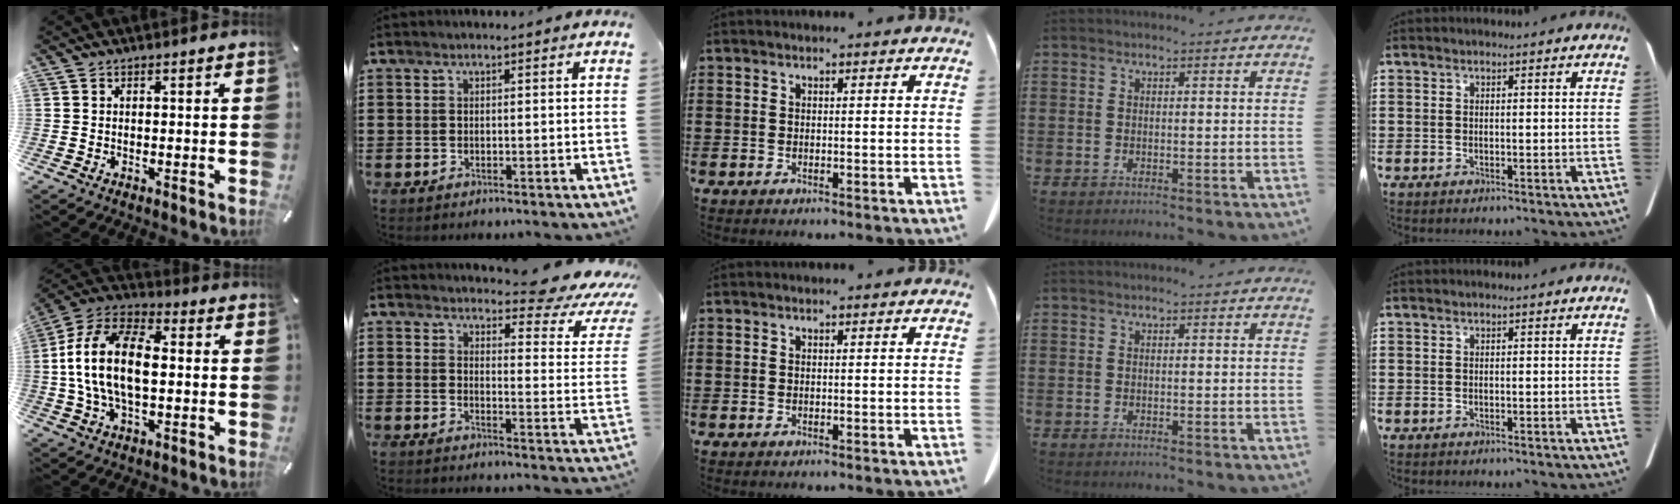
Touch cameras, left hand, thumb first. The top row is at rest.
{"thumb": {"total": 15.5, "force": [-0.4, 9.2, 12.5], "torque": [-0.277, 0.007, -0.010]}, "index": {"total": 6.3, "force": [5.5, 1.1, 2.8], "torque": [-0.050, -0.042, 0.090]}}